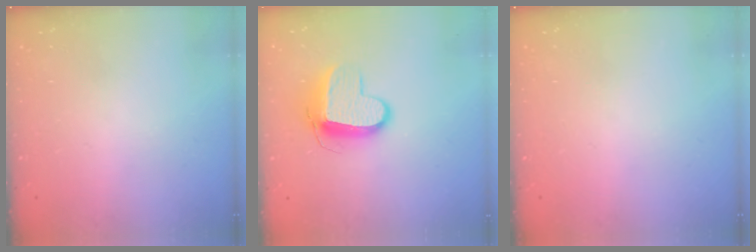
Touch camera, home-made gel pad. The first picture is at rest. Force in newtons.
{"total": 11.1, "press": 11.1, "slide": 0.4}
{"total": 0.0}